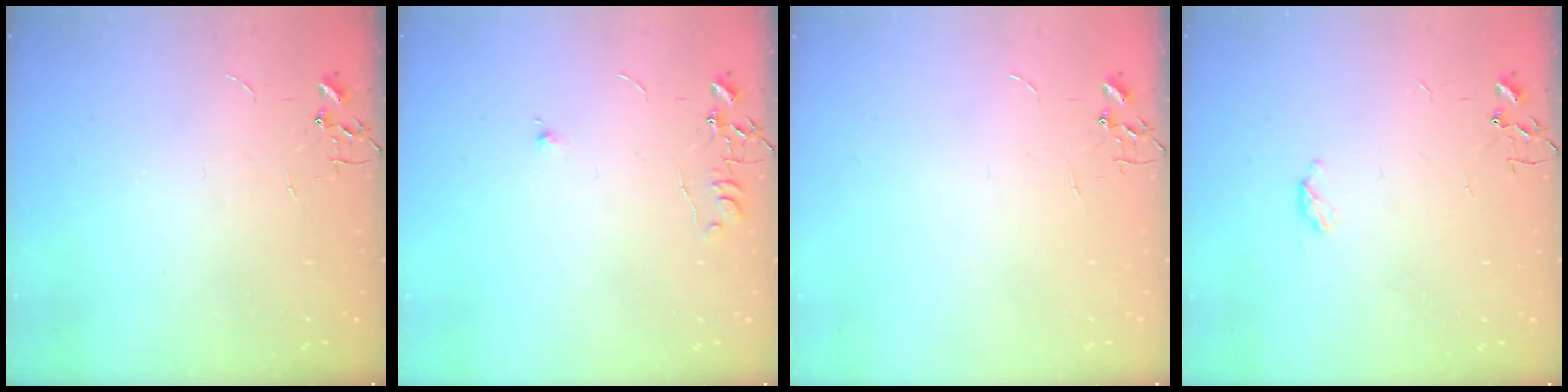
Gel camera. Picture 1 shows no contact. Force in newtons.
{"total": 6.0, "press": 5.9, "slide": 0.7}
{"total": 0.0}
{"total": 2.8, "press": 2.8, "slide": 0.5}